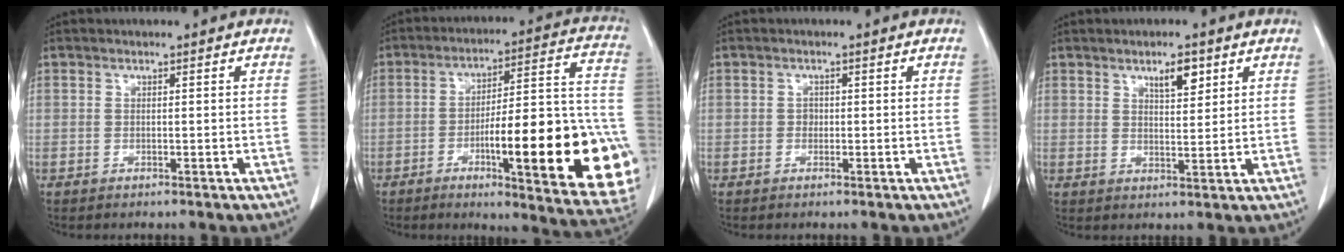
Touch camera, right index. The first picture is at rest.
{"total": 25.3, "force": [-7.3, 3.8, 23.9], "torque": [-0.247, 0.014, -0.092]}
{"total": 0.9, "force": [-0.1, 0.8, 0.4], "torque": [-0.004, 0.003, -0.003]}
{"total": 4.2, "force": [2.5, 1.3, 3.1], "torque": [-0.052, -0.002, 0.042]}